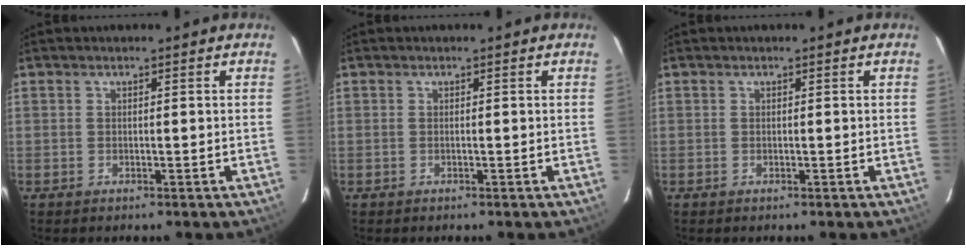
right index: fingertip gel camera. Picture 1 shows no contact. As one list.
[{"total": 0.0}, {"total": 0.0}]